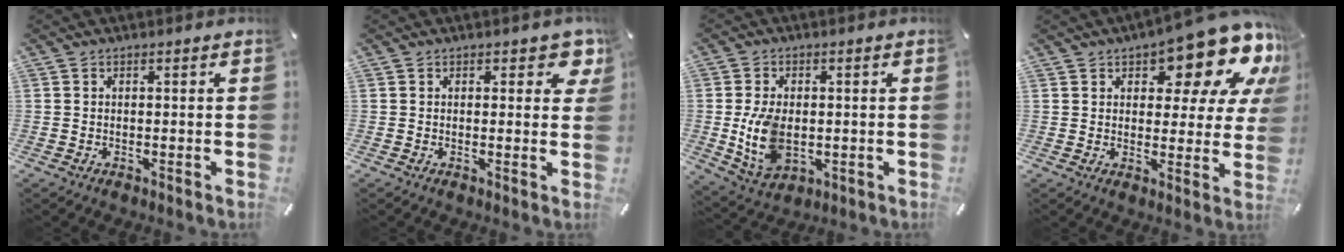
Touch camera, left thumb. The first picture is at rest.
{"total": 4.1, "force": [2.2, 2.3, 2.7], "torque": [-0.020, -0.006, 0.030]}
{"total": 10.4, "force": [-0.6, 7.2, 7.5], "torque": [-0.156, -0.004, -0.010]}
{"total": 15.8, "force": [10.4, 6.5, 10.0], "torque": [-0.124, -0.085, 0.168]}